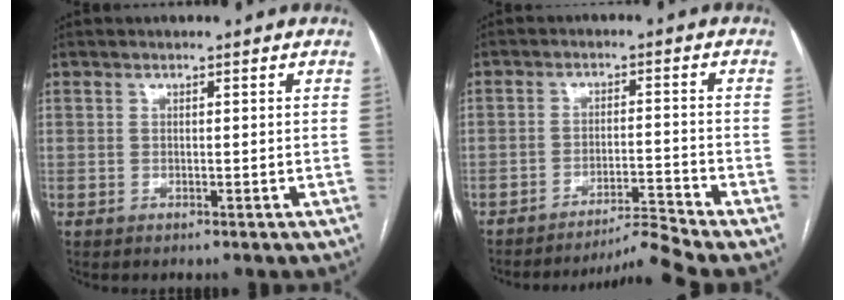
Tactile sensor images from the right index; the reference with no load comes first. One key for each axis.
{"total": 6.1, "fx": -5.2, "fy": -3.2, "fz": -0.2, "tx": 0.000, "ty": 0.002, "tz": -0.088}